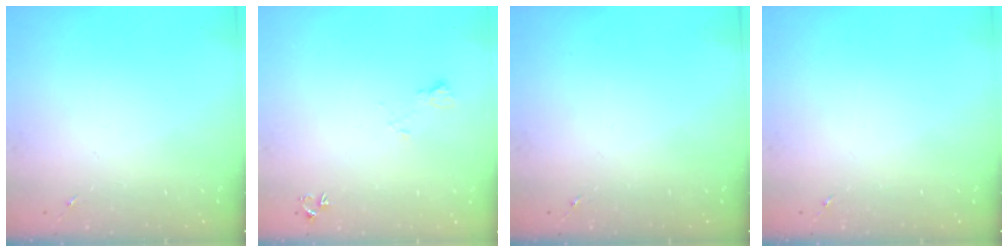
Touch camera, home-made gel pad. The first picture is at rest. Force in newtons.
{"total": 6.2, "press": 6.1, "slide": 1.2}
{"total": 0.0}
{"total": 0.0}